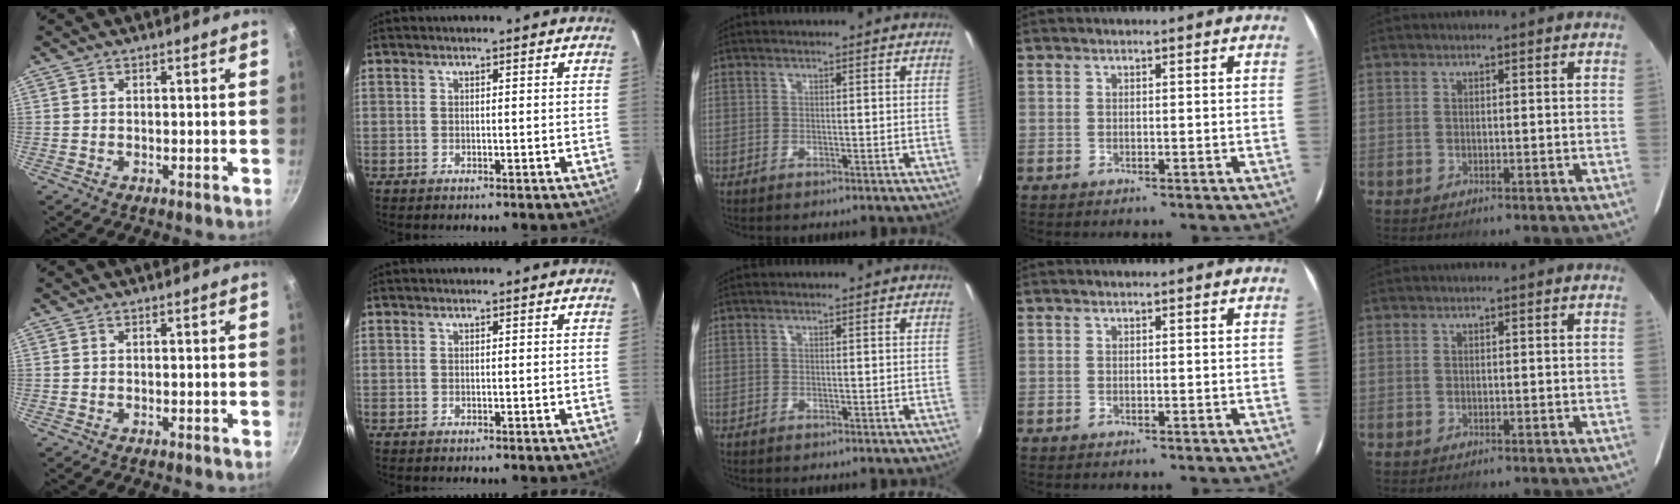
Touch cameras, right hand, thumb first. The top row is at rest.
{}